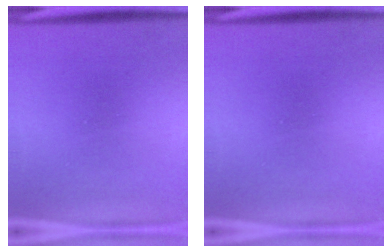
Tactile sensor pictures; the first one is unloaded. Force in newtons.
{"total": 0.0}